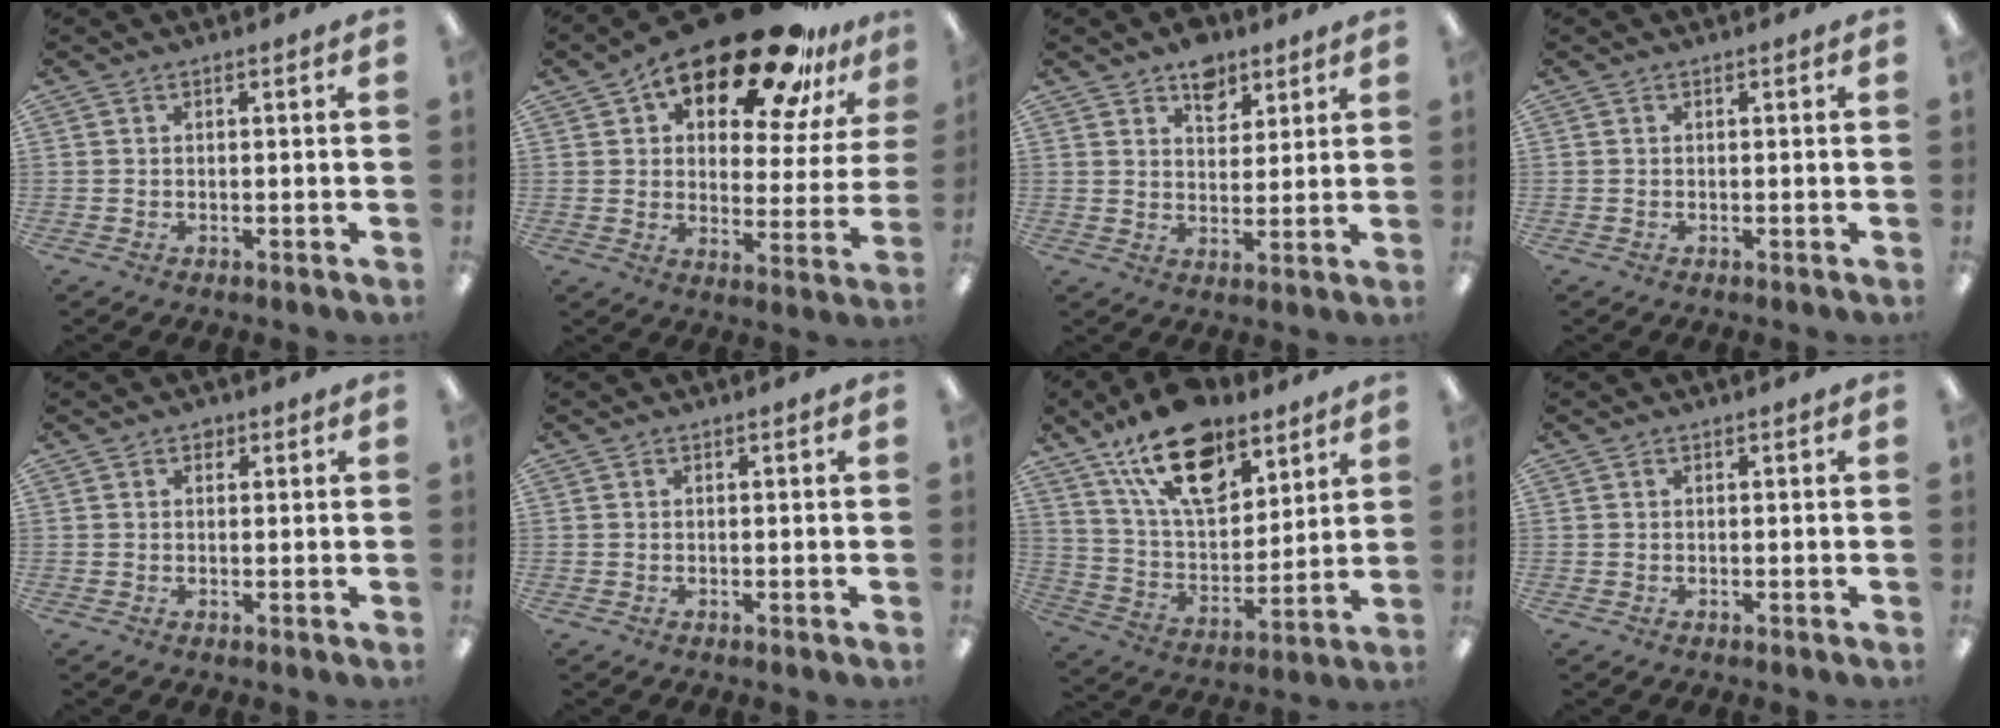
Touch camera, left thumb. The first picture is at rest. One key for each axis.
{"total": 22.4, "fx": 16.2, "fy": 8.4, "fz": 13.1, "tx": -0.212, "ty": -0.104, "tz": 0.272}
{"total": 7.8, "fx": 5.4, "fy": 4.9, "fz": 2.8, "tx": -0.025, "ty": -0.025, "tz": 0.094}
{"total": 0.0}
{"total": 1.2, "fx": 0.7, "fy": 0.9, "fz": 0.5, "tx": 0.006, "ty": -0.004, "tz": 0.009}
{"total": 0.0}
{"total": 19.9, "fx": 13.0, "fy": 10.0, "fz": 11.4, "tx": -0.196, "ty": -0.059, "tz": 0.229}
{"total": 0.0}